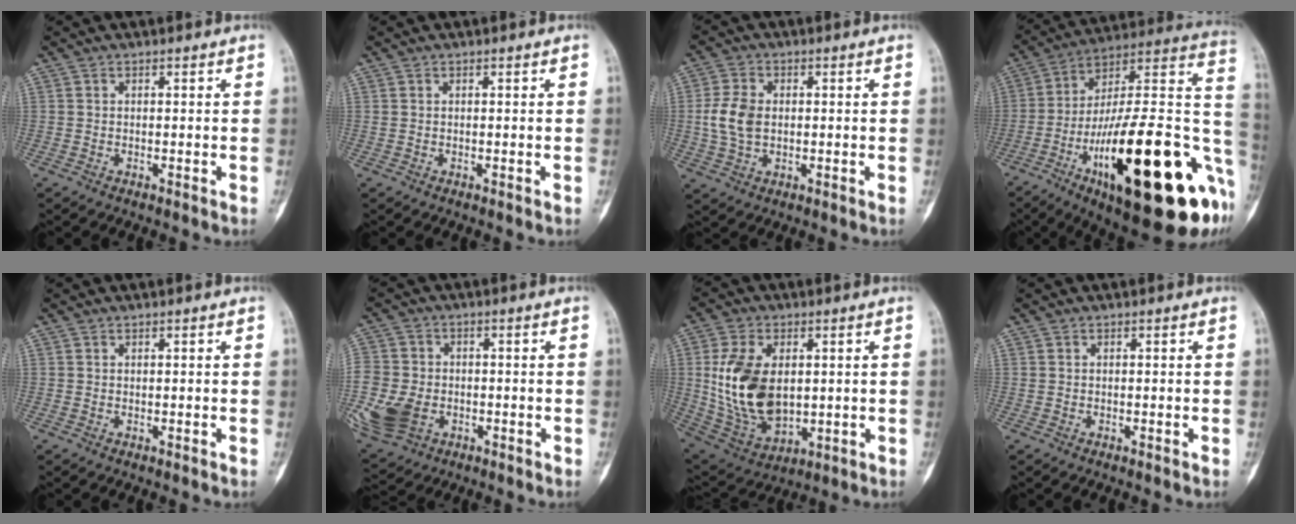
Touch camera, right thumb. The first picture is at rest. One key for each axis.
{"total": 0.0}
{"total": 7.2, "fx": 0.2, "fy": 4.8, "fz": 5.3, "tx": -0.111, "ty": 0.004, "tz": 0.006}
{"total": 36.1, "fx": -11.7, "fy": 10.6, "fz": 32.5, "tx": -0.417, "ty": 0.038, "tz": -0.181}
{"total": 0.0}
{"total": 15.1, "fx": -3.7, "fy": 11.4, "fz": 9.1, "tx": -0.231, "ty": -0.007, "tz": -0.059}
{"total": 17.0, "fx": 1.5, "fy": 10.4, "fz": 13.3, "tx": -0.247, "ty": -0.015, "tz": 0.048}
{"total": 0.0}